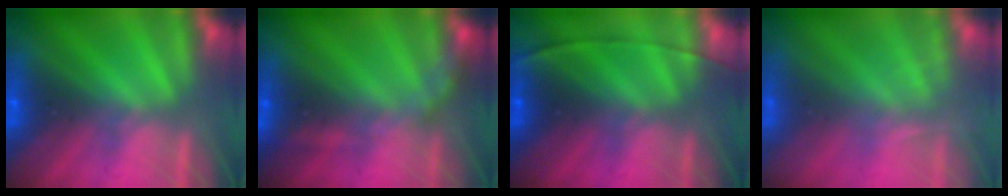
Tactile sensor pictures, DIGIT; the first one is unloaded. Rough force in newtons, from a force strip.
{"total": 2.7}
{"total": 1.6}
{"total": 2.2}